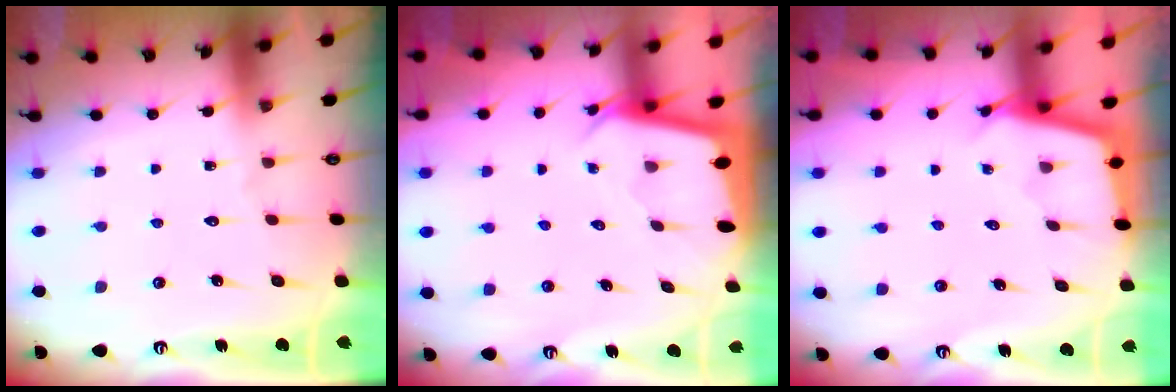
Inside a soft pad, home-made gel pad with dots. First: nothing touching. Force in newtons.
{"total": 2.1, "press": 2.1, "slide": 0.0}
{"total": 2.3, "press": 2.3, "slide": 0.1}